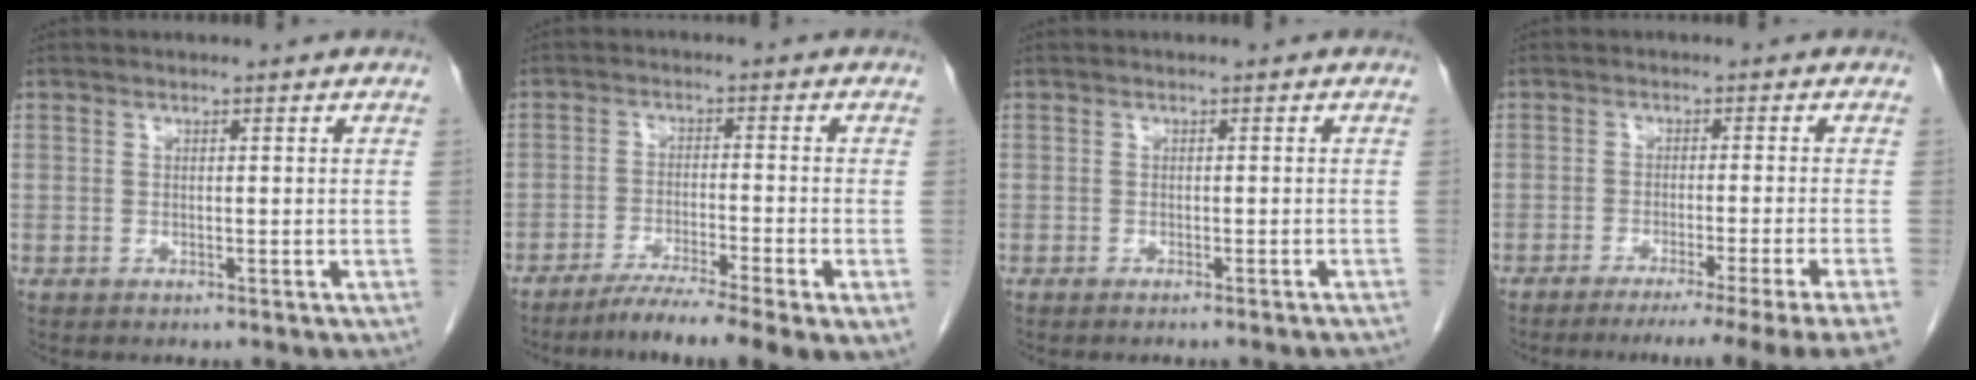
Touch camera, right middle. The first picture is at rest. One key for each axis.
{"total": 11.1, "fx": -7.3, "fy": 0.5, "fz": 8.4, "tx": -0.119, "ty": -0.018, "tz": -0.115}
{"total": 4.6, "fx": -4.2, "fy": -0.2, "fz": 1.8, "tx": -0.017, "ty": -0.008, "tz": -0.052}
{"total": 13.6, "fx": -11.3, "fy": -2.4, "fz": 7.1, "tx": -0.062, "ty": -0.037, "tz": -0.151}